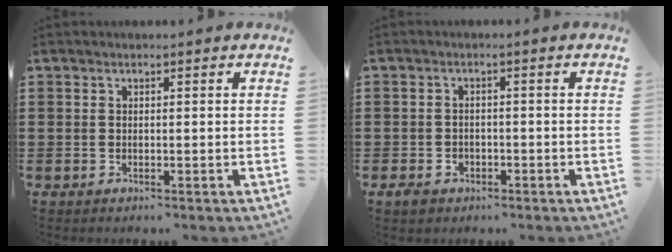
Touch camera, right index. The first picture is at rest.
{"total": 1.9, "force": [-1.3, 1.3, 0.5], "torque": [-0.013, 0.003, -0.029]}